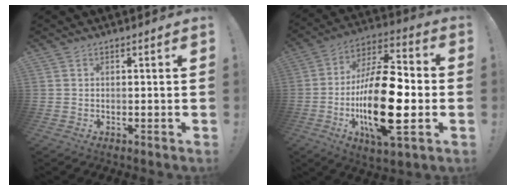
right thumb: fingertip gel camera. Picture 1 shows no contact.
{"total": 24.9, "force": [-4.7, 9.4, 22.6], "torque": [-0.422, 0.007, -0.075]}